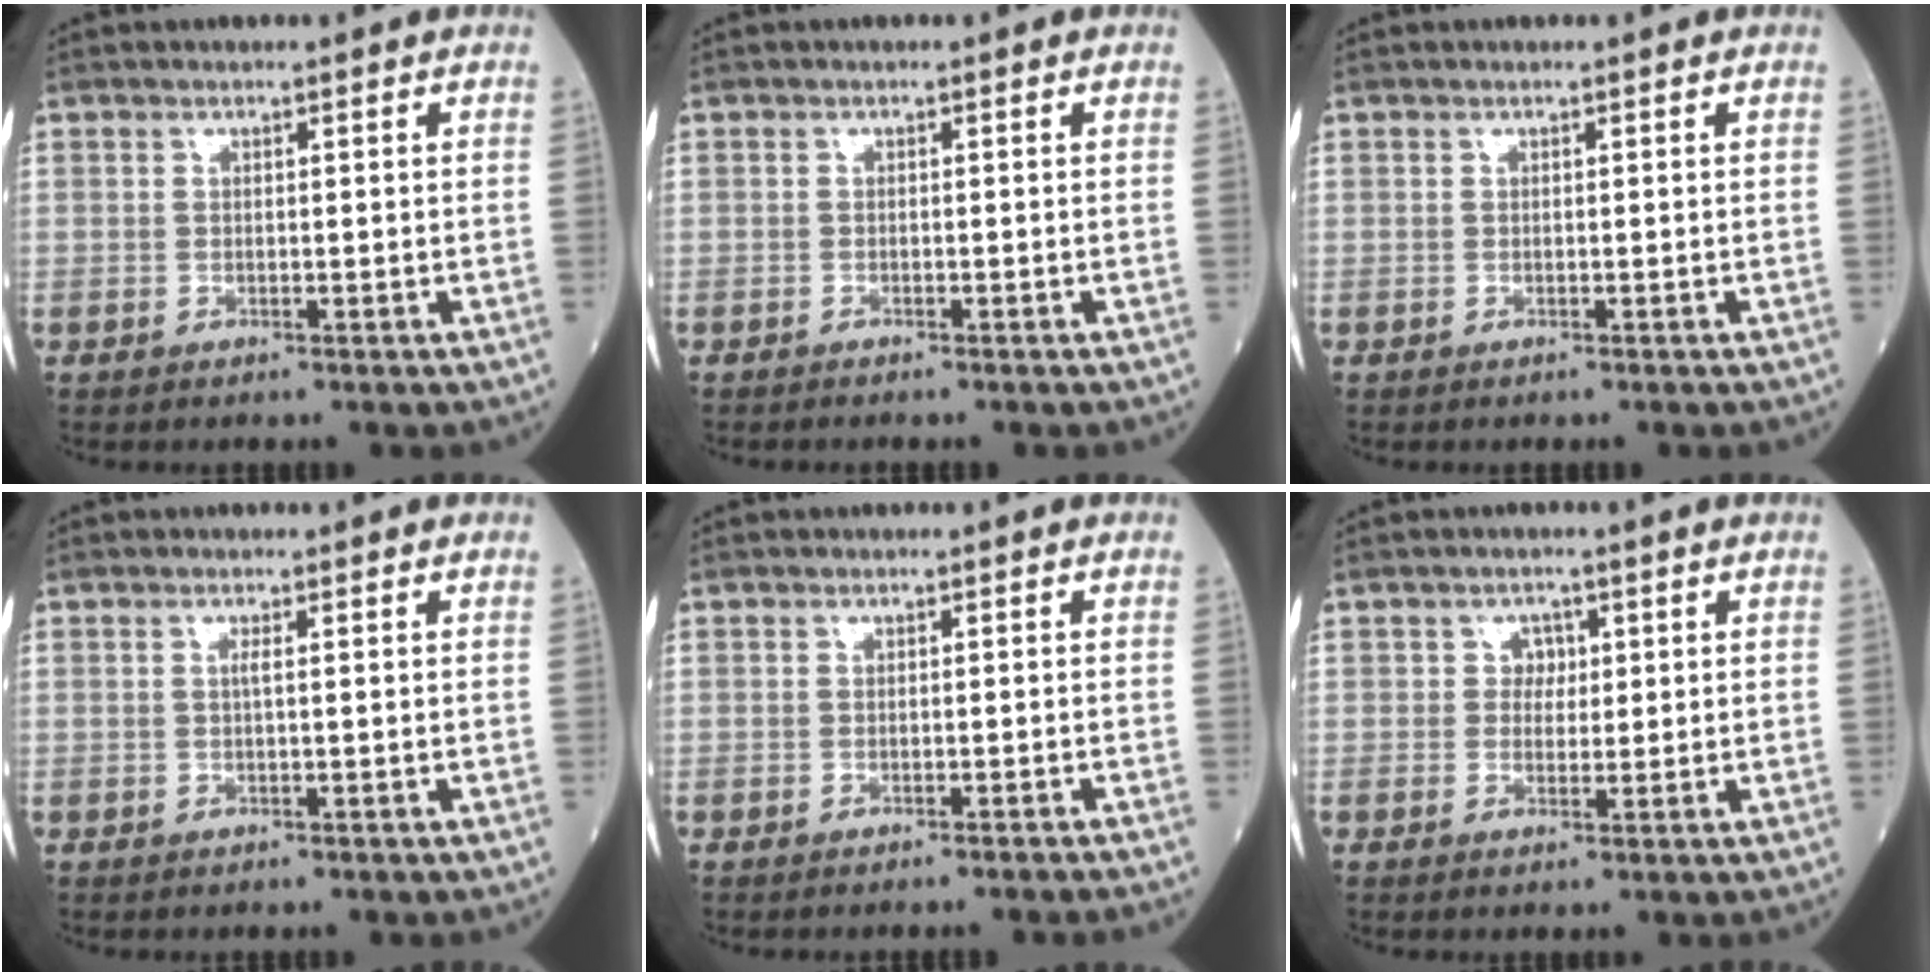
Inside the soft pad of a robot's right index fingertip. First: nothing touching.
{"total": 0.7, "force": [-0.6, 0.0, 0.3], "torque": [-0.006, -0.001, -0.009]}
{"total": 0.0}
{"total": 0.7, "force": [0.0, -0.1, 0.7], "torque": [-0.015, -0.001, 0.000]}
{"total": 2.2, "force": [-2.0, -0.6, 0.9], "torque": [-0.013, 0.004, -0.024]}
{"total": 2.1, "force": [0.5, 1.8, 0.9], "torque": [-0.005, 0.001, 0.003]}